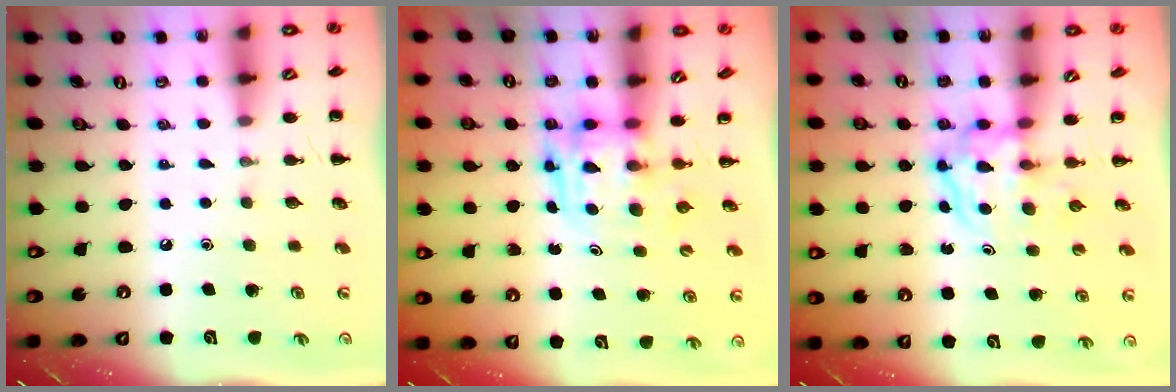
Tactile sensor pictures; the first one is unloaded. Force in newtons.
{"total": 3.9, "press": 3.9, "slide": 0.7}
{"total": 3.8, "press": 3.8, "slide": 0.4}